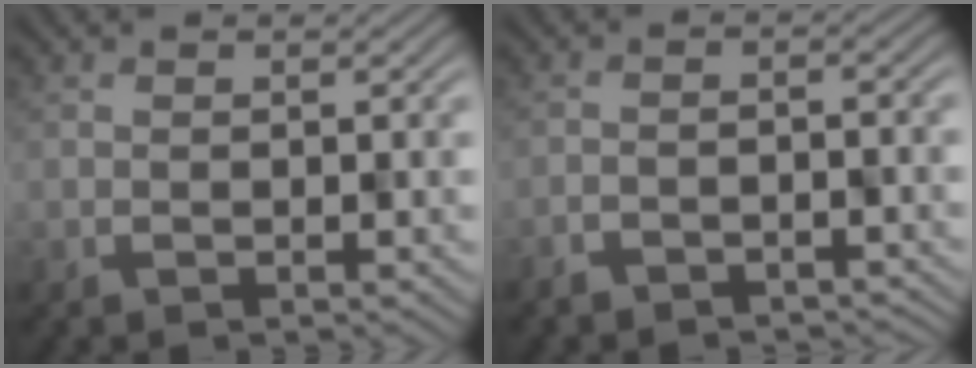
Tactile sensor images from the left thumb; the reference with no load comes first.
{"total": 2.9, "force": [-2.8, 0.7, 0.4], "torque": [-0.014, -0.008, -0.041]}